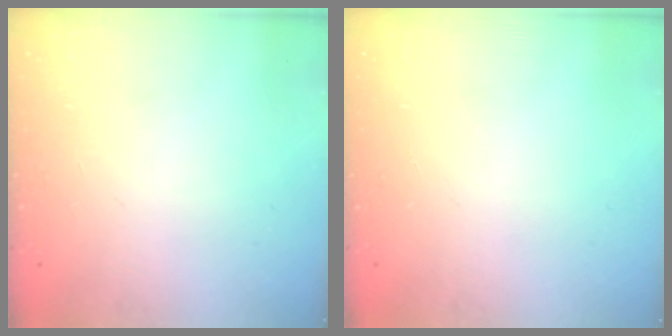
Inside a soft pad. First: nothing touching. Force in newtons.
{"total": 0.0}